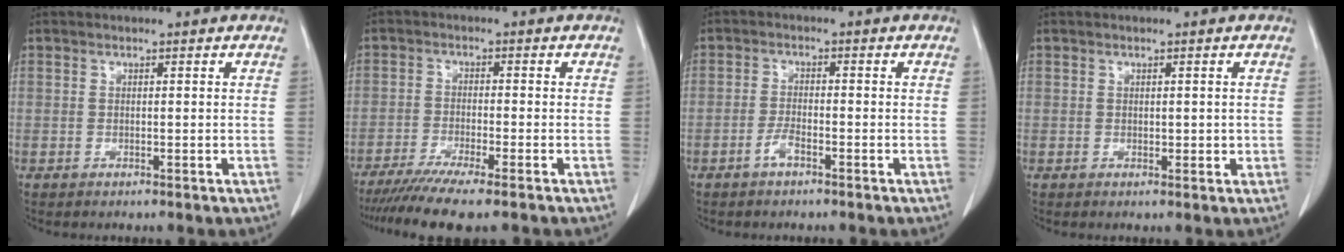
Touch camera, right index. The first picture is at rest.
{"total": 9.5, "force": [-7.6, -0.3, 5.7], "torque": [-0.085, -0.023, -0.122]}
{"total": 2.2, "force": [-1.4, 0.4, 1.7], "torque": [-0.032, 0.003, -0.027]}
{"total": 1.4, "force": [0.0, 0.9, 1.1], "torque": [-0.014, -0.001, 0.004]}